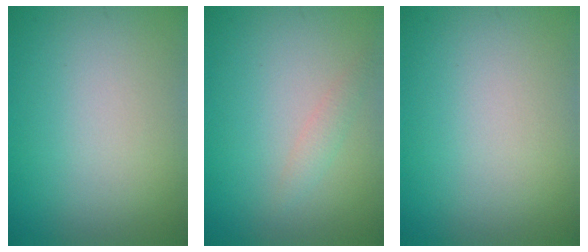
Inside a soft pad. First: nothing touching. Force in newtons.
{"total": 1.2, "press": 1.2, "slide": 0.0}
{"total": 0.0}